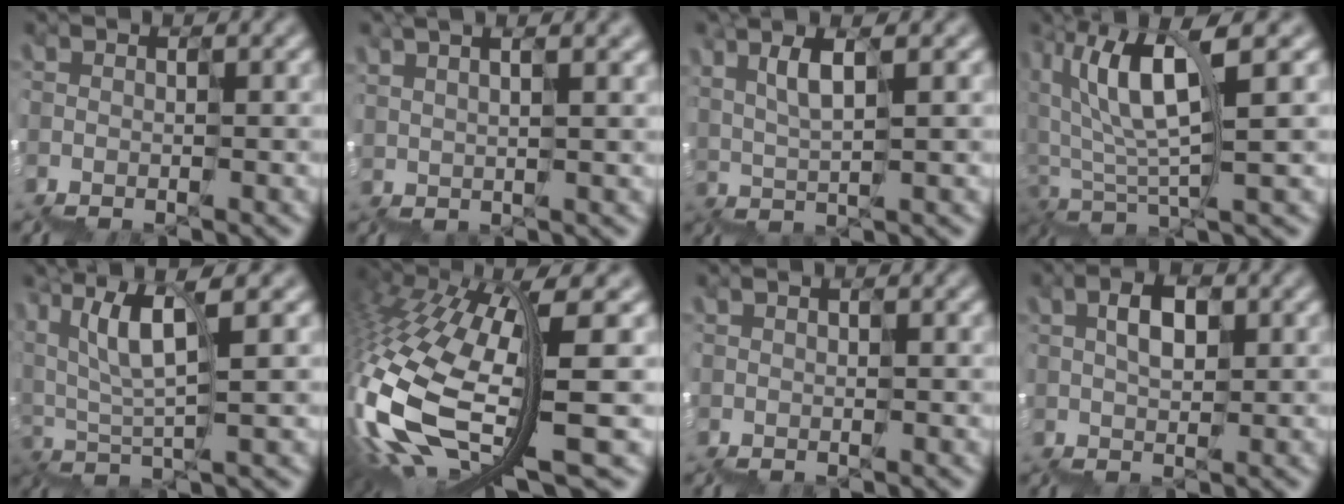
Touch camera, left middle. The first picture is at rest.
{"total": 3.8, "force": [2.2, 1.3, 2.8], "torque": [0.008, 0.017, 0.040]}
{"total": 2.7, "force": [2.2, 0.1, 1.6], "torque": [-0.021, 0.012, 0.051]}
{"total": 5.8, "force": [2.3, 1.4, 5.2], "torque": [-0.089, 0.013, 0.040]}
{"total": 4.5, "force": [2.5, 0.9, 3.7], "torque": [-0.061, 0.005, 0.047]}
{"total": 11.9, "force": [-1.1, 3.6, 11.3], "torque": [-0.257, -0.017, 0.006]}
{"total": 0.7, "force": [0.6, 0.0, 0.1], "torque": [-0.001, -0.002, 0.012]}
{"total": 2.6, "force": [1.9, 1.2, 1.4], "torque": [-0.011, 0.014, 0.038]}